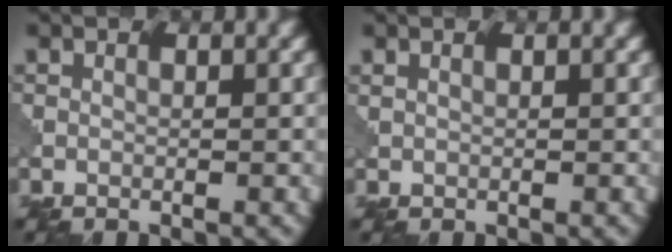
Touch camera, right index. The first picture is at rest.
{"total": 0.6, "force": [0.4, 0.4, 0.2], "torque": [-0.002, 0.003, 0.008]}